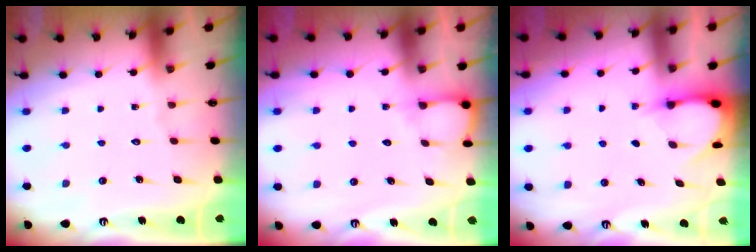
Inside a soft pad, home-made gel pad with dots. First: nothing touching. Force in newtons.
{"total": 4.2, "press": 4.1, "slide": 0.4}
{"total": 3.1, "press": 3.1, "slide": 0.3}